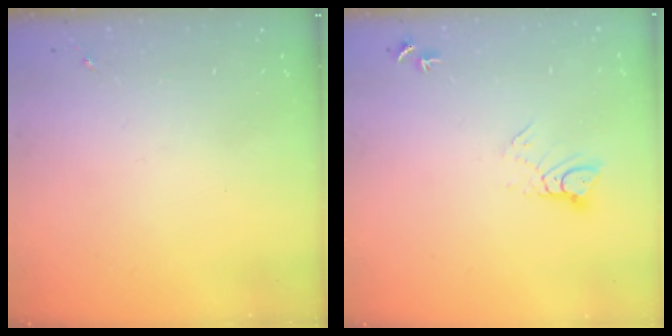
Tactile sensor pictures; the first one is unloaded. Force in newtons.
{"total": 5.1, "press": 5.1, "slide": 0.3}